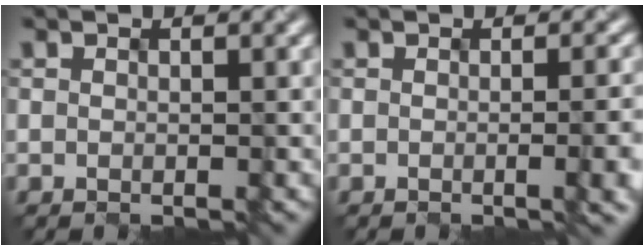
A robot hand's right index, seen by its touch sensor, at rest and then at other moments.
{"total": 5.9, "force": [-0.7, 2.7, 5.2], "torque": [-0.021, 0.012, -0.006]}